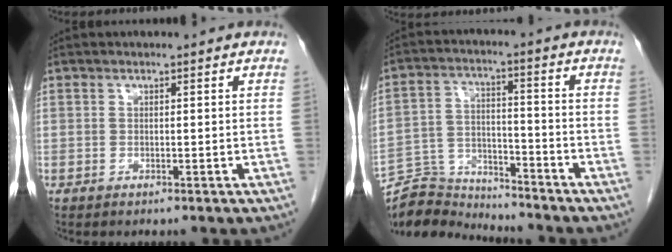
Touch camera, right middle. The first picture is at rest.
{"total": 9.9, "force": [-9.8, 1.3, -0.4], "torque": [0.005, 0.022, -0.180]}